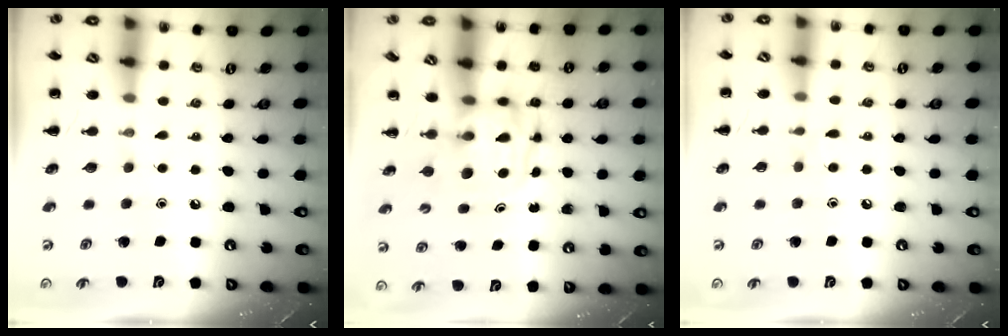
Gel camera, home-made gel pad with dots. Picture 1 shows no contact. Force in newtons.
{"total": 3.8, "press": 3.8, "slide": 0.4}
{"total": 4.0, "press": 3.6, "slide": 1.6}